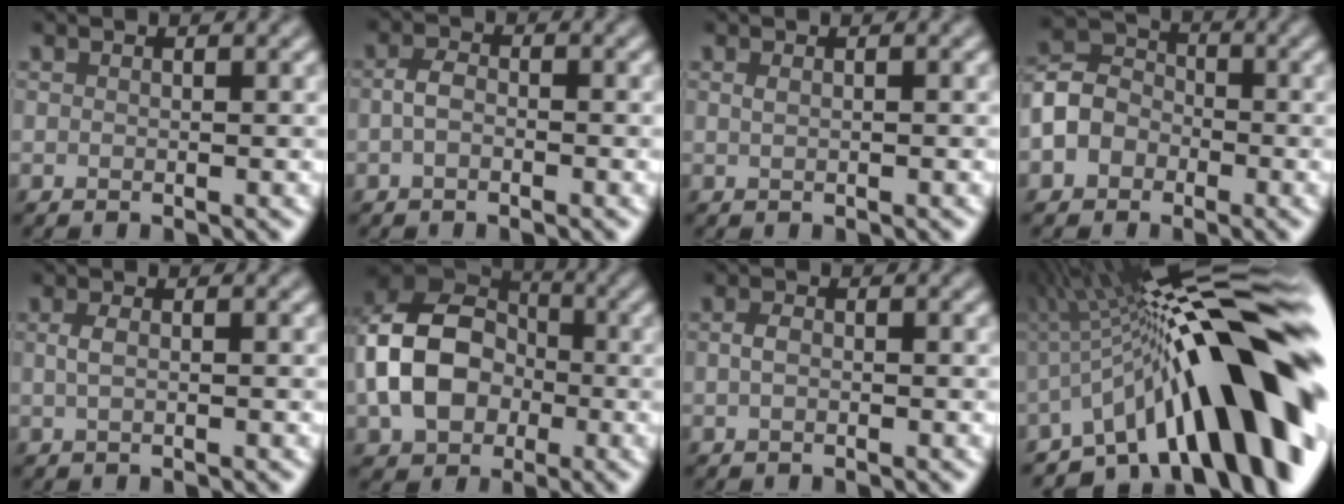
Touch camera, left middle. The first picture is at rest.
{"total": 1.7, "force": [-0.5, 1.0, 1.2], "torque": [-0.025, 0.006, -0.014]}
{"total": 0.6, "force": [0.3, 0.2, 0.4], "torque": [-0.008, 0.003, 0.005]}
{"total": 4.4, "force": [-1.7, 3.7, 1.8], "torque": [-0.036, 0.008, -0.047]}
{"total": 1.1, "force": [0.1, 0.5, 1.0], "torque": [-0.023, 0.001, 0.001]}
{"total": 10.6, "force": [-1.5, 8.0, 6.8], "torque": [-0.142, -0.004, -0.039]}
{"total": 1.1, "force": [-0.1, 0.7, 0.8], "torque": [-0.019, 0.002, -0.005]}
{"total": 17.0, "force": [-3.6, 4.5, 16.0], "torque": [-0.208, 0.043, -0.069]}